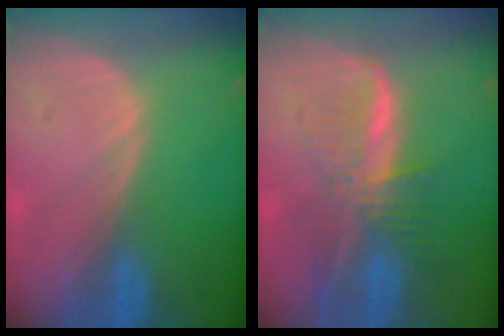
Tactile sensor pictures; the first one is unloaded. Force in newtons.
{"total": 8.2, "press": 6.9, "slide": 4.4}